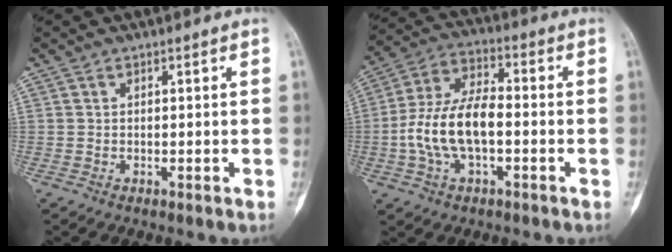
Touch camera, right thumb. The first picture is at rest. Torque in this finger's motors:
{"motor_torque": [0.45, 0.48, 0.91, -0.83, 0.08]}